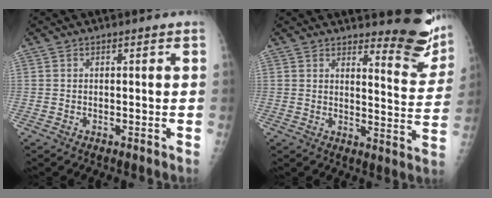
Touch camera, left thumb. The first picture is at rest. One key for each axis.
{"total": 11.1, "fx": 9.5, "fy": 2.7, "fz": 5.0, "tx": -0.035, "ty": -0.095, "tz": 0.110}